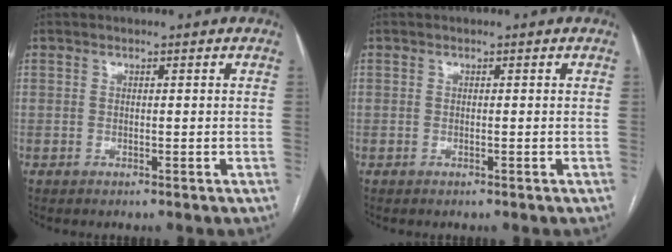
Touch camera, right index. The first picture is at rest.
{"total": 0.0}